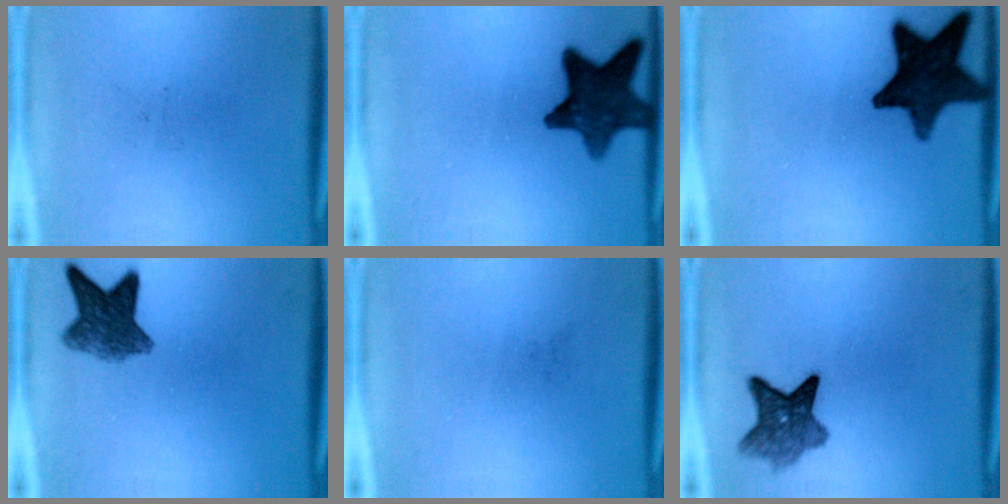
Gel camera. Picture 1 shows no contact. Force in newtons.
{"total": 12.2}
{"total": 15.4}
{"total": 7.4}
{"total": 0.0}
{"total": 7.0}